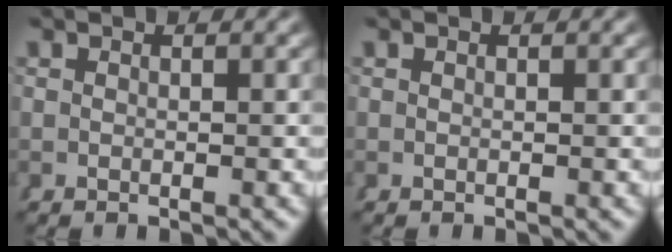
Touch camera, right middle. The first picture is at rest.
{"total": 0.0}